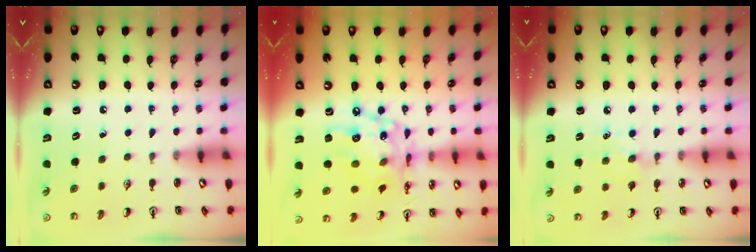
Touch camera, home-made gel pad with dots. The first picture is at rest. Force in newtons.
{"total": 17.9, "press": 17.9, "slide": 1.3}
{"total": 5.2, "press": 5.1, "slide": 0.9}